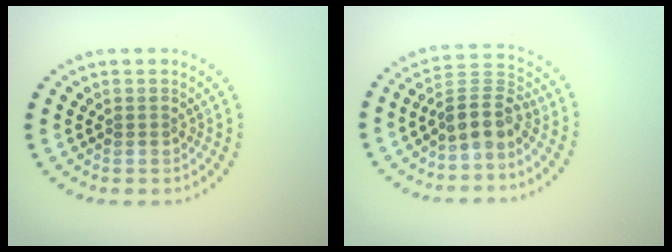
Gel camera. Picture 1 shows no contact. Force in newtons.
{"total": 3.9, "press": 3.3, "slide": 2.0}